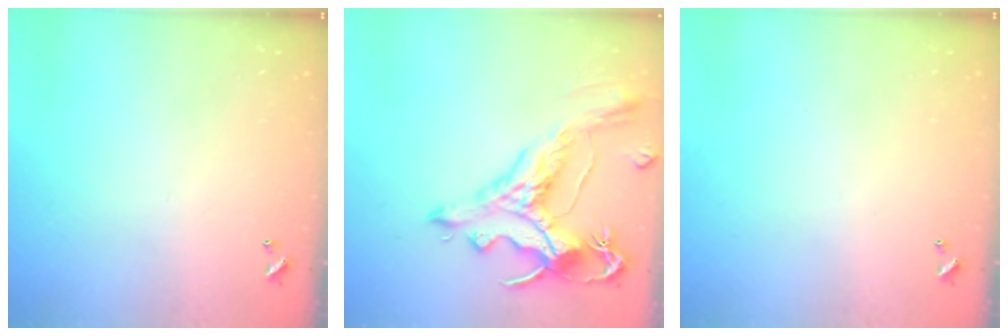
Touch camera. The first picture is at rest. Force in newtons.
{"total": 3.8, "press": 3.4, "slide": 1.7}
{"total": 0.0}